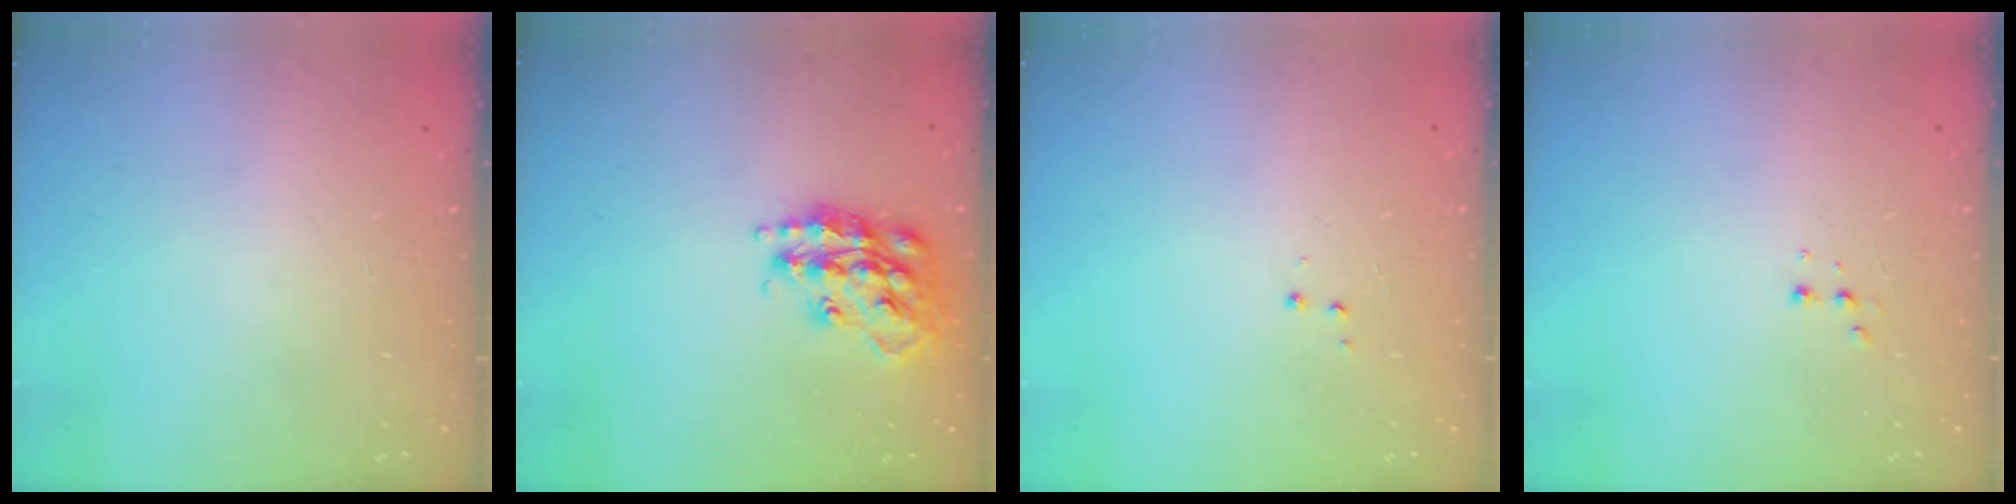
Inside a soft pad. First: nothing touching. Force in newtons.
{"total": 17.0, "press": 16.9, "slide": 1.2}
{"total": 2.9, "press": 2.8, "slide": 0.4}
{"total": 2.9, "press": 2.7, "slide": 1.0}